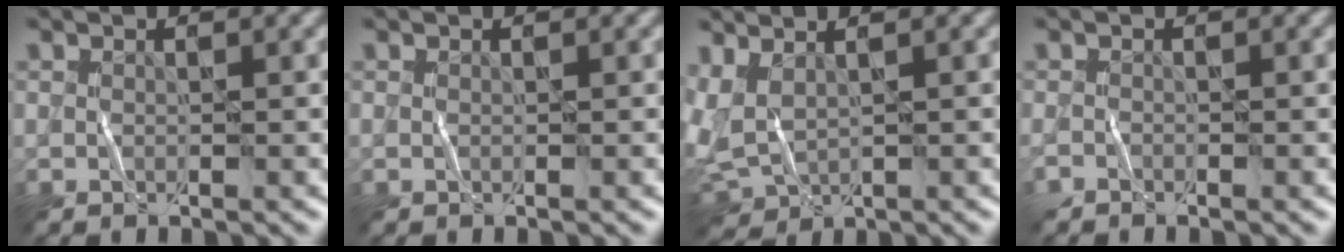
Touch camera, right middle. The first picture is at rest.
{"total": 0.0}
{"total": 4.0, "force": [0.5, 2.2, 3.4], "torque": [-0.095, 0.006, 0.007]}
{"total": 0.7, "force": [-0.6, 0.2, 0.0], "torque": [-0.001, -0.003, -0.015]}